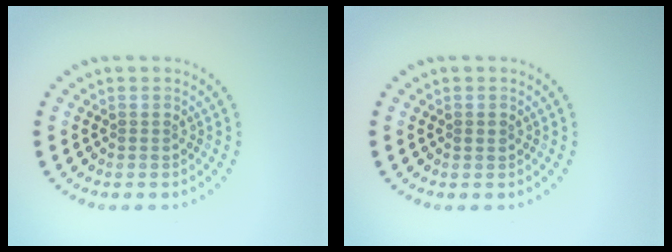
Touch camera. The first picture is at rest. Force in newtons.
{"total": 0.8, "press": 0.8, "slide": 0.1}